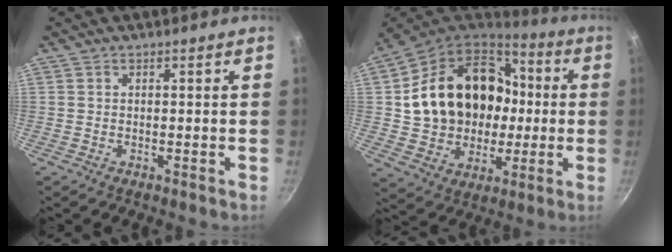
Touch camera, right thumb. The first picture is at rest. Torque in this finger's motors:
{"motor_torque": [-0.08, 2.12, 1.27, -1.05, 0.22]}